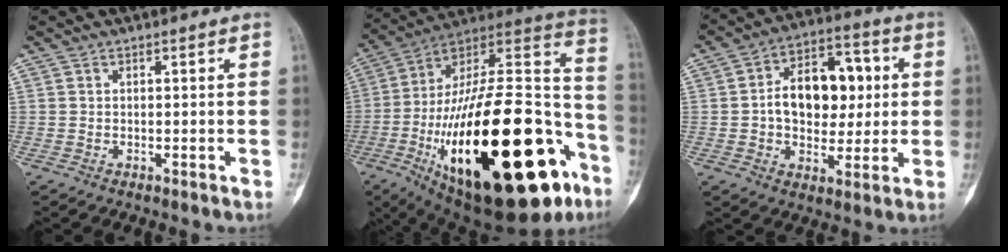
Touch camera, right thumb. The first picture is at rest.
{"total": 45.9, "force": [-16.2, 18.2, 38.9], "torque": [-0.583, 0.055, -0.250]}
{"total": 15.6, "force": [1.3, 10.2, 11.7], "torque": [-0.135, 0.025, 0.017]}